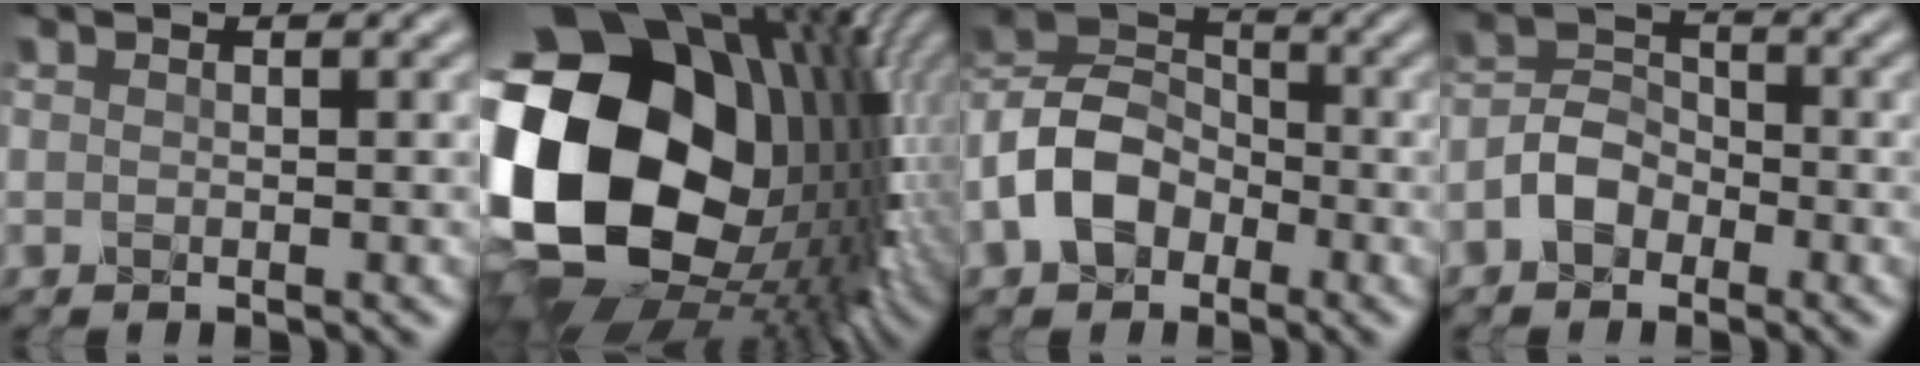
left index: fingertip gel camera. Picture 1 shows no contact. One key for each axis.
{"total": 21.2, "fx": 0.0, "fy": 15.1, "fz": 14.9, "tx": -0.343, "ty": -0.038, "tz": 0.036}
{"total": 6.8, "fx": -2.6, "fy": 4.9, "fz": 3.9, "tx": -0.081, "ty": 0.011, "tz": -0.069}
{"total": 3.0, "fx": -1.7, "fy": 2.0, "fz": 1.4, "tx": -0.032, "ty": 0.012, "tz": -0.040}